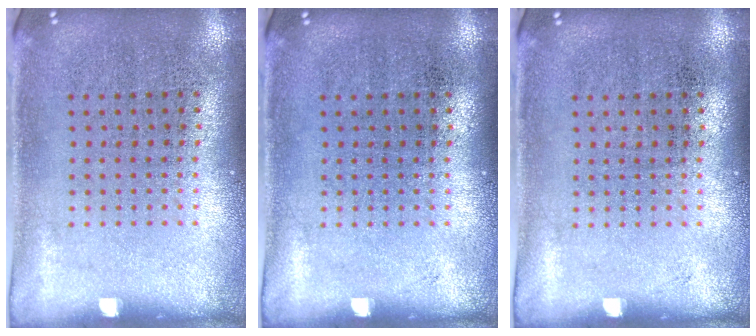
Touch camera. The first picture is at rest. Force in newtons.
{"total": 0.0}
{"total": 0.0}